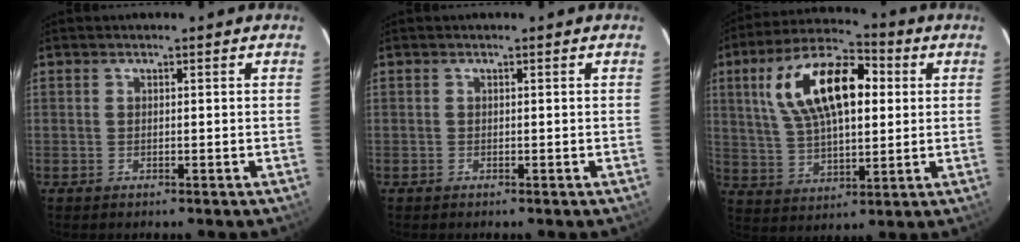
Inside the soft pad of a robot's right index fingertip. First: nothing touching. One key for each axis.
{"total": 0.0}
{"total": 17.9, "fx": 4.7, "fy": 8.5, "fz": 15.0, "tx": -0.277, "ty": 0.033, "tz": 0.085}